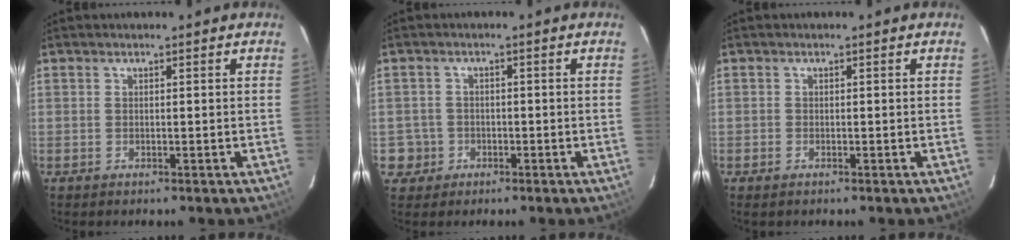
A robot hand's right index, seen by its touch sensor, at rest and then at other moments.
{"total": 4.3, "force": [-1.3, 4.1, 0.1], "torque": [-0.007, 0.024, -0.018]}
{"total": 0.9, "force": [-0.6, 0.6, 0.2], "torque": [-0.005, -0.001, -0.012]}